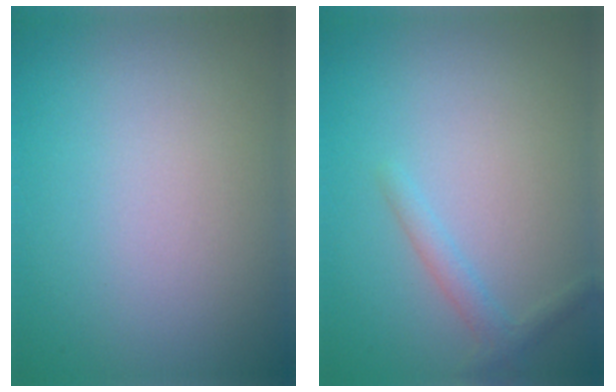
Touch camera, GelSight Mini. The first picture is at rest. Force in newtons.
{"total": 1.6, "press": 1.6, "slide": 0.1}